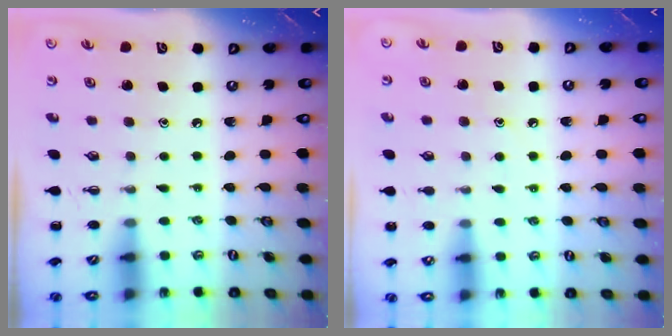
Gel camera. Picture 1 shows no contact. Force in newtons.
{"total": 8.2, "press": 8.0, "slide": 1.8}